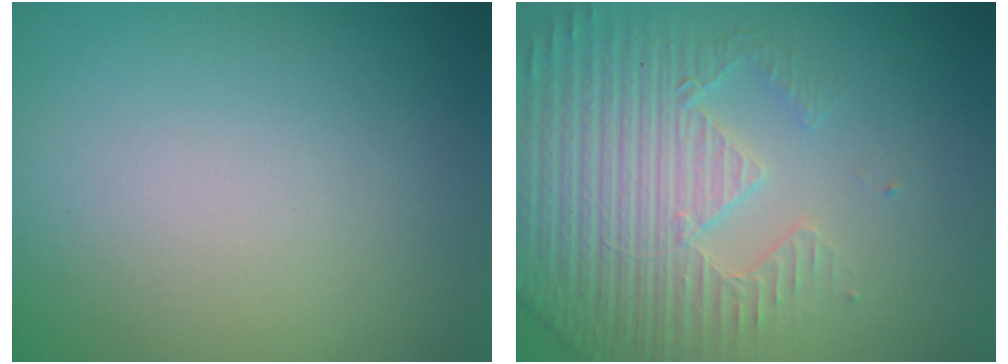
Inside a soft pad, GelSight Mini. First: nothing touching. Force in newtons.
{"total": 4.5, "press": 4.5, "slide": 0.8}